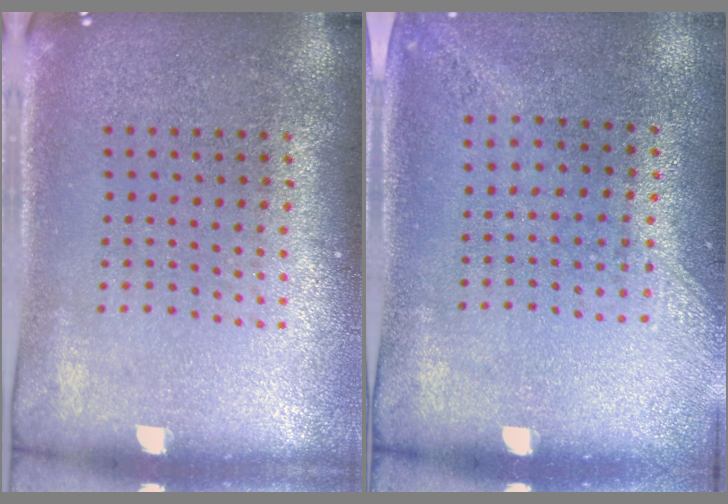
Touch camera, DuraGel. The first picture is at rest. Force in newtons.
{"total": 1.4, "press": 1.1, "slide": 0.9}